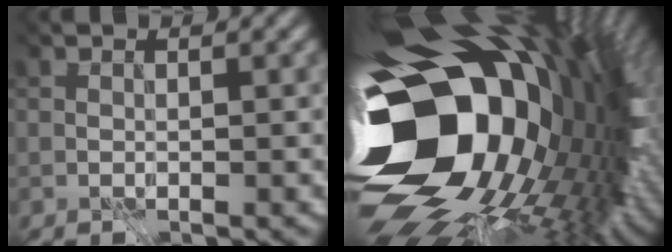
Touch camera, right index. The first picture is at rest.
{"total": 19.2, "force": [-4.0, 12.6, 14.0], "torque": [-0.253, -0.049, -0.045]}